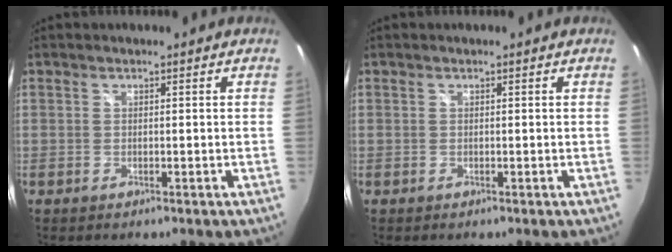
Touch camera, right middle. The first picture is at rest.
{"total": 0.0}